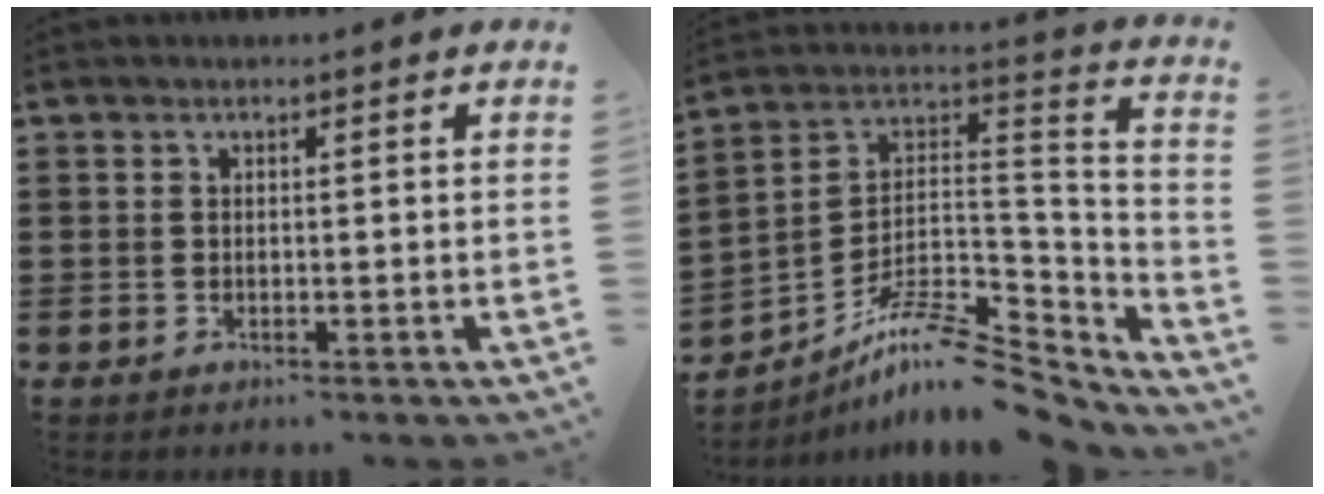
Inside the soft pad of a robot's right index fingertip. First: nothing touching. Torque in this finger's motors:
{"motor_torque": [0.38, -0.39, 0.54, 0.06]}